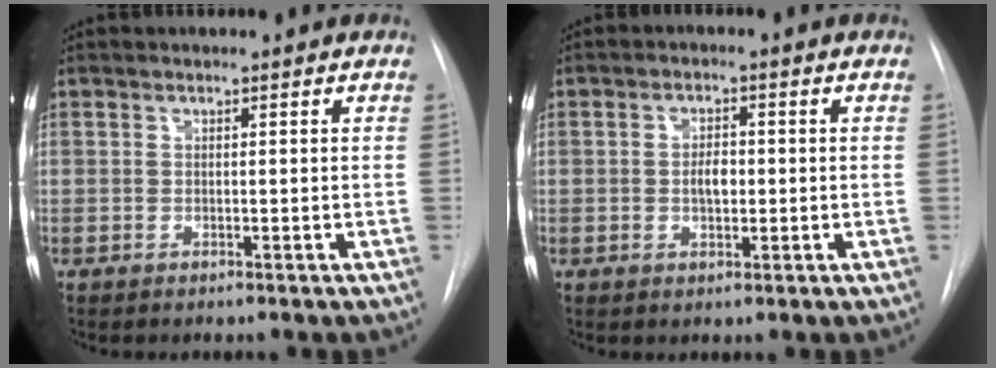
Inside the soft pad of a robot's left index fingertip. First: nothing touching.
{"total": 3.0, "force": [-0.1, 1.5, 2.6], "torque": [-0.044, 0.003, 0.000]}